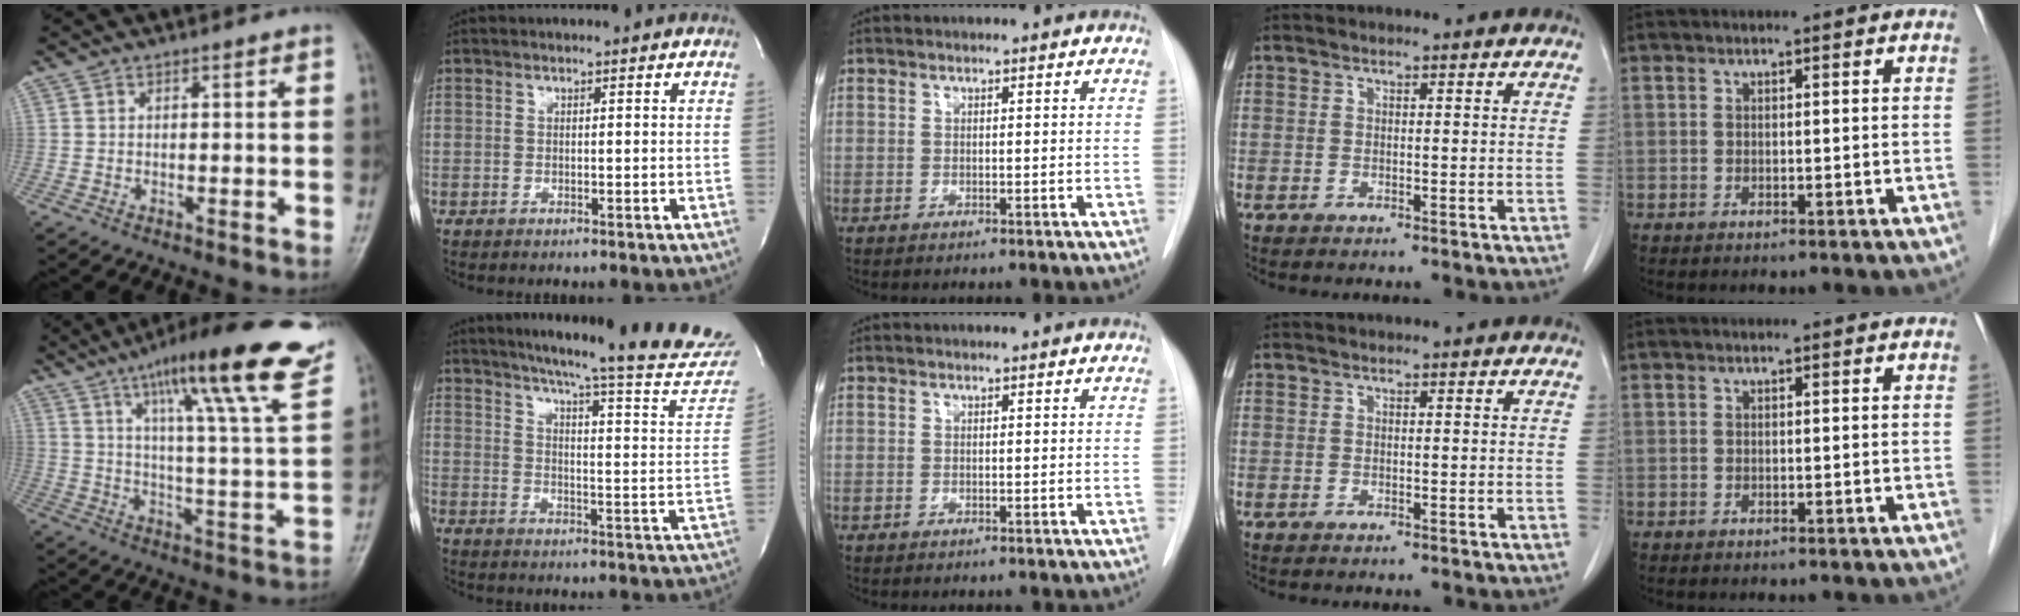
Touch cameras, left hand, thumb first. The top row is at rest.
{"thumb": {"total": 24.5, "force": [14.8, 3.3, 19.2], "torque": [-0.267, -0.038, 0.212]}, "index": {"total": 28.1, "force": [25.3, 0.4, 12.1], "torque": [-0.179, -0.107, 0.304]}}